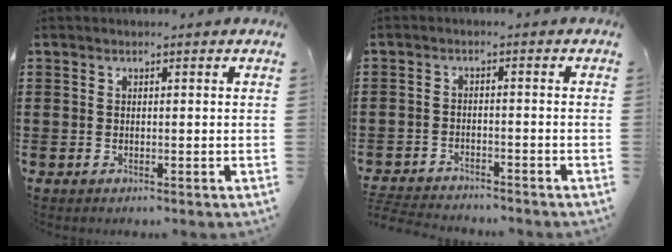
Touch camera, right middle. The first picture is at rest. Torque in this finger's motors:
{"motor_torque": [1.18, 0.23, 0.32, 0.09]}